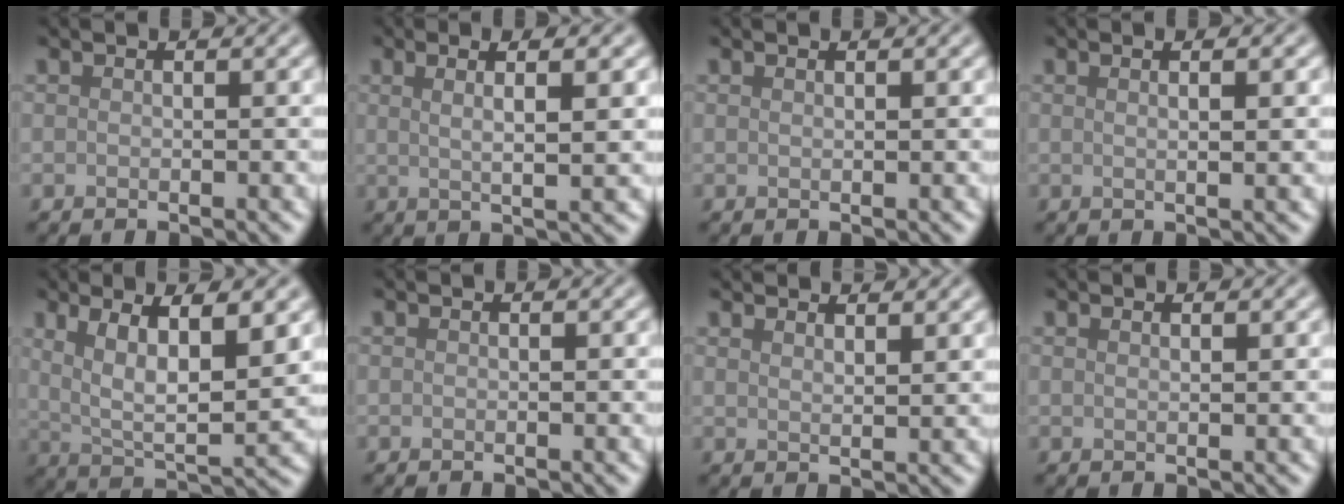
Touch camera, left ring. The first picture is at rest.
{"total": 4.8, "force": [1.7, 1.2, 4.4], "torque": [-0.063, 0.003, 0.012]}
{"total": 0.6, "force": [0.5, 0.2, 0.4], "torque": [-0.004, 0.001, 0.004]}
{"total": 3.3, "force": [1.2, 1.1, 2.8], "torque": [-0.024, 0.005, -0.003]}
{"total": 8.4, "force": [3.0, 2.7, 7.3], "torque": [-0.129, -0.007, 0.057]}
{"total": 0.0}
{"total": 3.5, "force": [3.0, 1.0, 1.5], "torque": [-0.006, 0.007, 0.030]}
{"total": 0.9, "force": [0.7, 0.3, 0.6], "torque": [-0.006, 0.001, 0.005]}